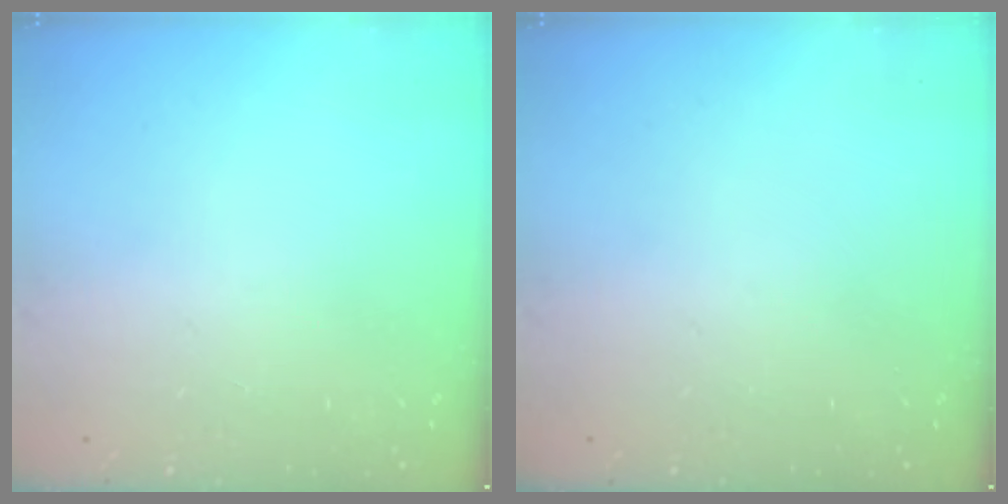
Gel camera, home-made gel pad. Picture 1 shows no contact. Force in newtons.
{"total": 0.0}